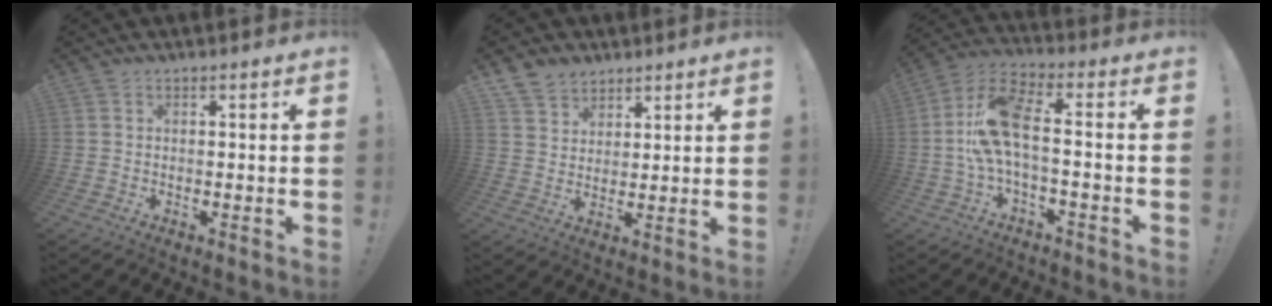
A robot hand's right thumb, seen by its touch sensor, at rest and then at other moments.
{"total": 7.2, "force": [5.3, 4.8, 1.0], "torque": [-0.018, -0.034, 0.106]}
{"total": 13.6, "force": [-0.3, 4.8, 12.7], "torque": [-0.253, 0.006, -0.008]}